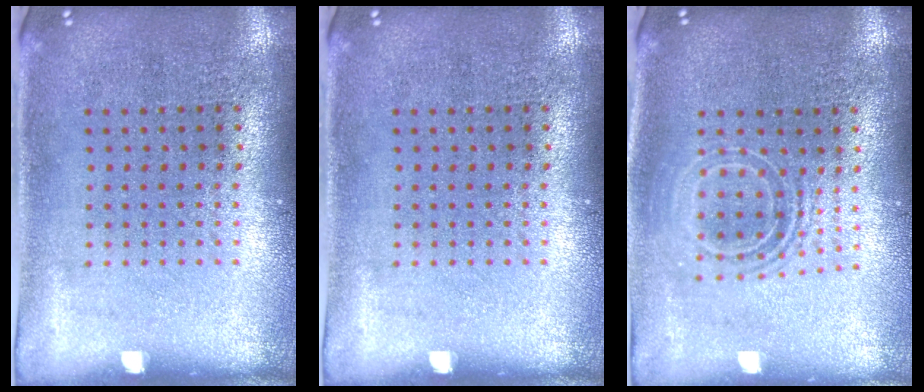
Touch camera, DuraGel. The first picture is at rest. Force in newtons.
{"total": 0.0}
{"total": 1.8, "press": 1.3, "slide": 1.1}